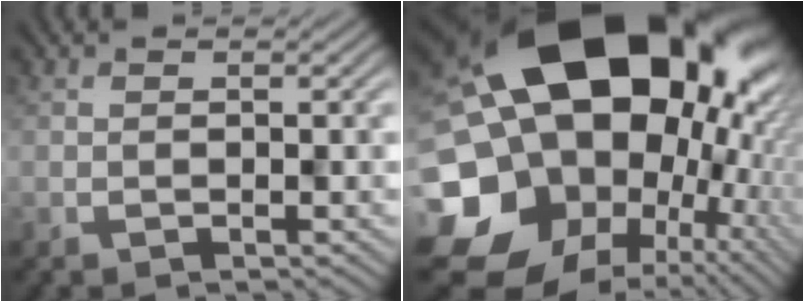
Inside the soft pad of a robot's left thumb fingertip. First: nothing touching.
{"total": 24.1, "force": [4.7, 19.8, 12.8], "torque": [-0.277, -0.044, 0.078]}